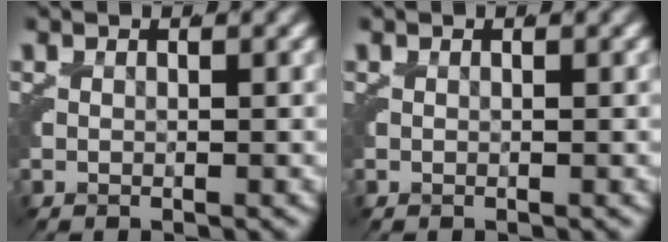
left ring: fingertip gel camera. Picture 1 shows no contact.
{"total": 0.0}